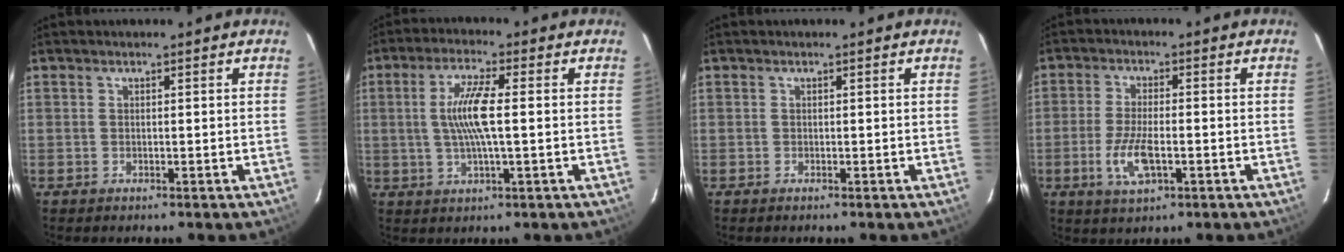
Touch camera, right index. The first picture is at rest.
{"total": 8.1, "force": [0.3, 1.1, 8.0], "torque": [-0.154, 0.002, 0.006]}
{"total": 0.0}
{"total": 7.4, "force": [-2.4, 2.6, 6.5], "torque": [-0.139, -0.009, -0.046]}